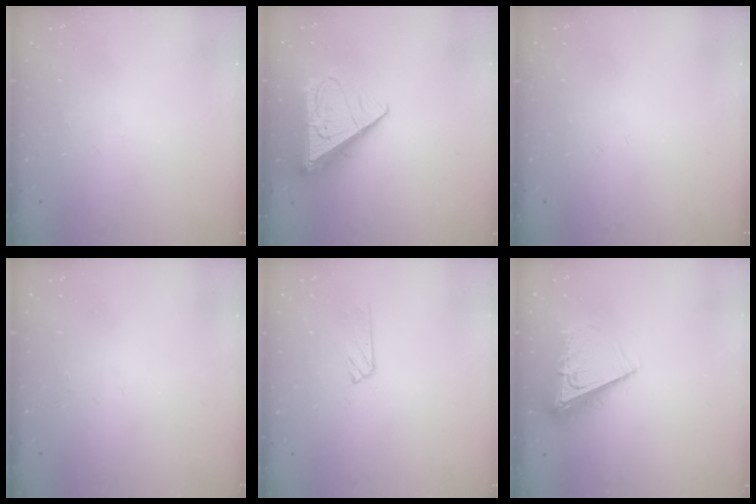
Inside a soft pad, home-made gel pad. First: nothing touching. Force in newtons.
{"total": 12.6, "press": 12.5, "slide": 1.6}
{"total": 0.0}
{"total": 1.6, "press": 1.6, "slide": 0.2}
{"total": 2.9, "press": 2.8, "slide": 0.3}
{"total": 8.2, "press": 8.2, "slide": 1.0}